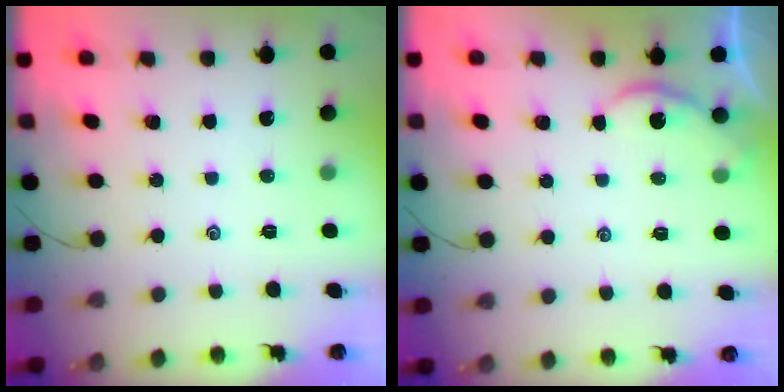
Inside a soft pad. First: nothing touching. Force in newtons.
{"total": 1.2, "press": 1.1, "slide": 0.1}